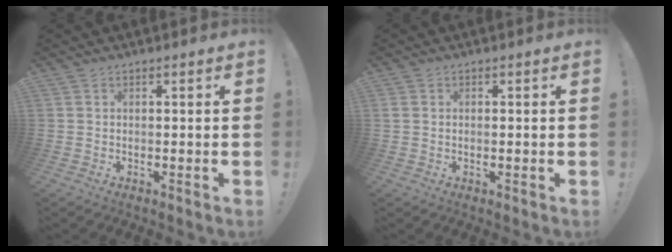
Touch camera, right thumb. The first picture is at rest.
{"total": 0.7, "force": [-0.1, 0.4, 0.5], "torque": [-0.007, 0.003, -0.002]}